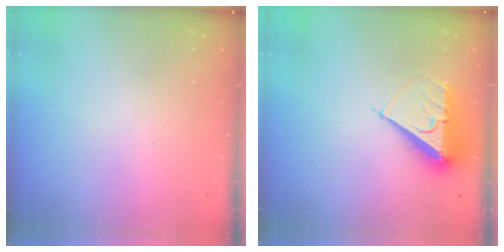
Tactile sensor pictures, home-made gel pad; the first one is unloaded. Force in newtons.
{"total": 6.9, "press": 6.7, "slide": 1.2}